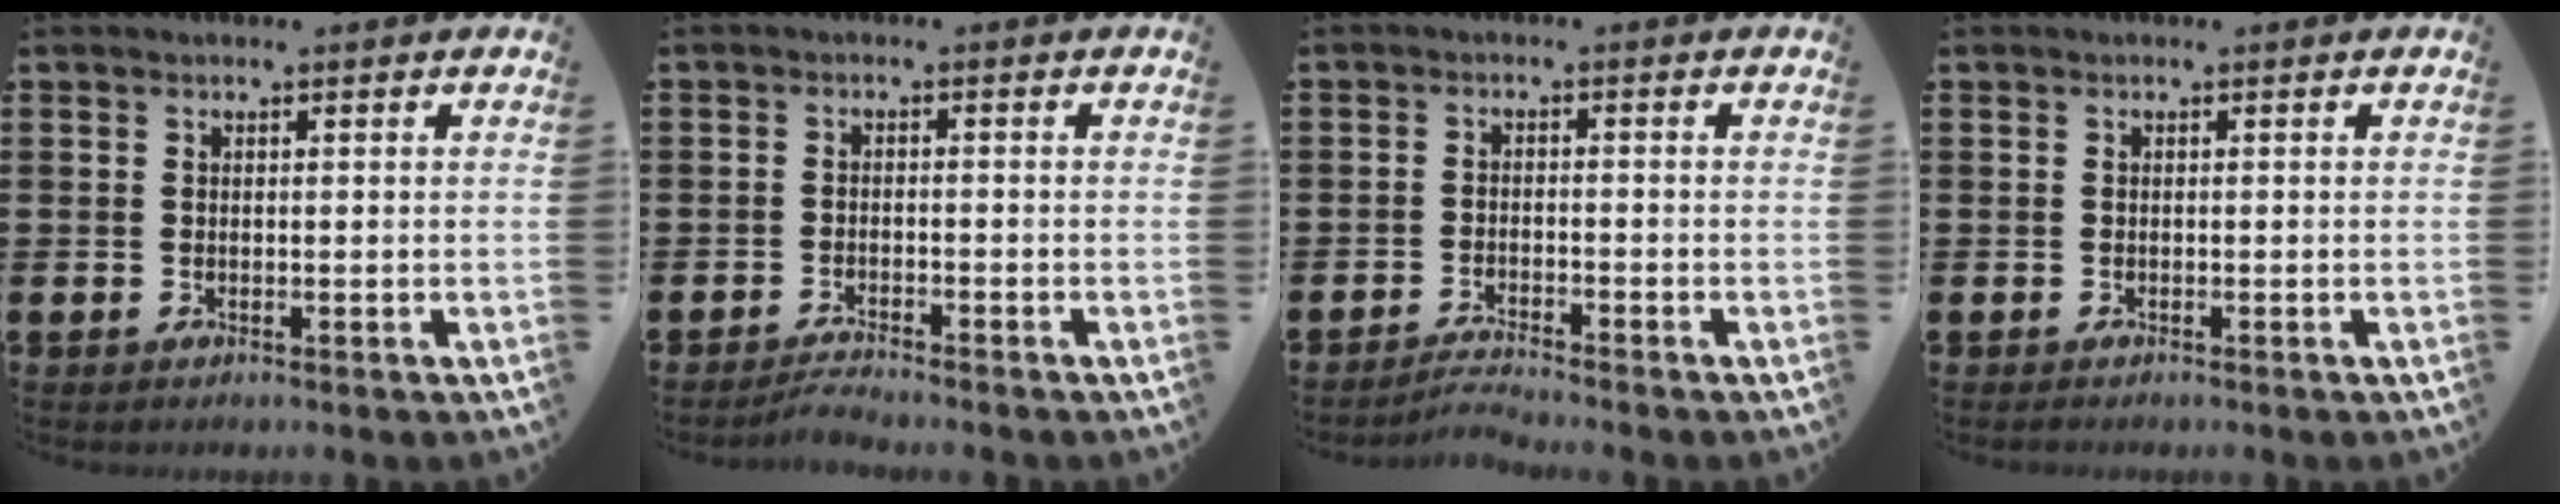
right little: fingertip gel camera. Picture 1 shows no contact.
{"total": 1.7, "force": [-1.6, -0.1, 0.4], "torque": [-0.009, 0.004, -0.032]}
{"total": 1.9, "force": [-1.9, -0.2, 0.3], "torque": [-0.008, 0.003, -0.038]}
{"total": 0.0}